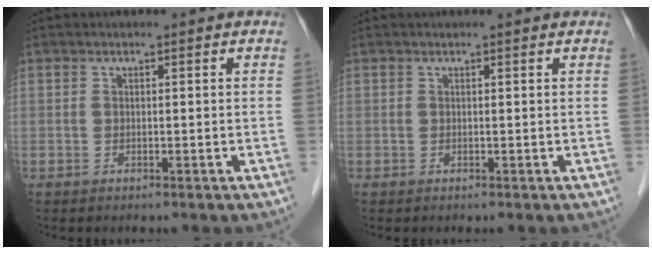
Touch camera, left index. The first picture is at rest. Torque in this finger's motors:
{"motor_torque": [0.04, 0.03, -0.01, 0.01]}